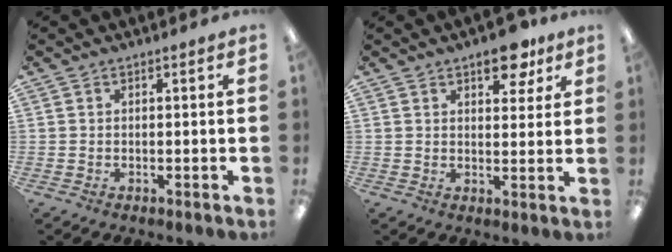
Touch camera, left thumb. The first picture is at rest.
{"total": 8.3, "force": [5.3, 4.0, 5.1], "torque": [-0.047, -0.026, 0.083]}